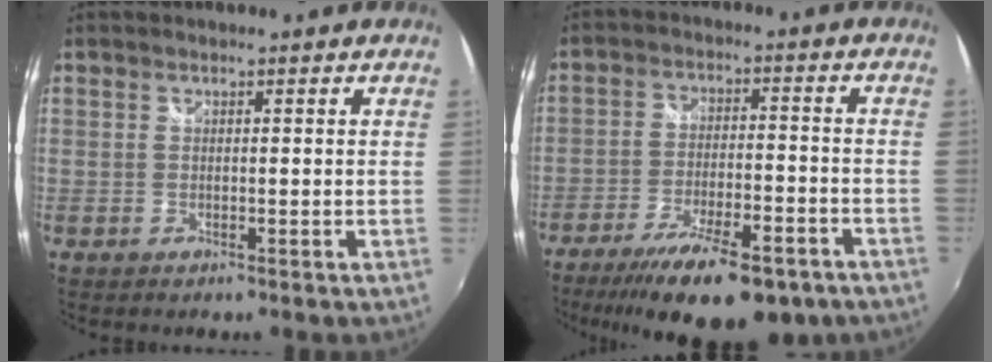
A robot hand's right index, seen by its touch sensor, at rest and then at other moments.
{"total": 19.7, "force": [-14.1, 6.1, 12.3], "torque": [-0.220, -0.037, -0.205]}